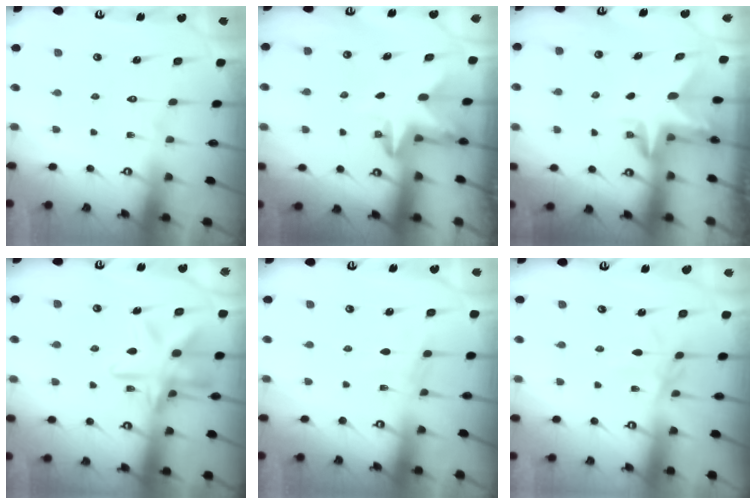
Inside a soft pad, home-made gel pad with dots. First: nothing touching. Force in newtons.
{"total": 3.3, "press": 3.2, "slide": 0.8}
{"total": 3.1, "press": 3.1, "slide": 0.3}
{"total": 14.6, "press": 14.6, "slide": 1.1}
{"total": 3.8, "press": 3.7, "slide": 0.5}
{"total": 2.4, "press": 2.3, "slide": 0.4}